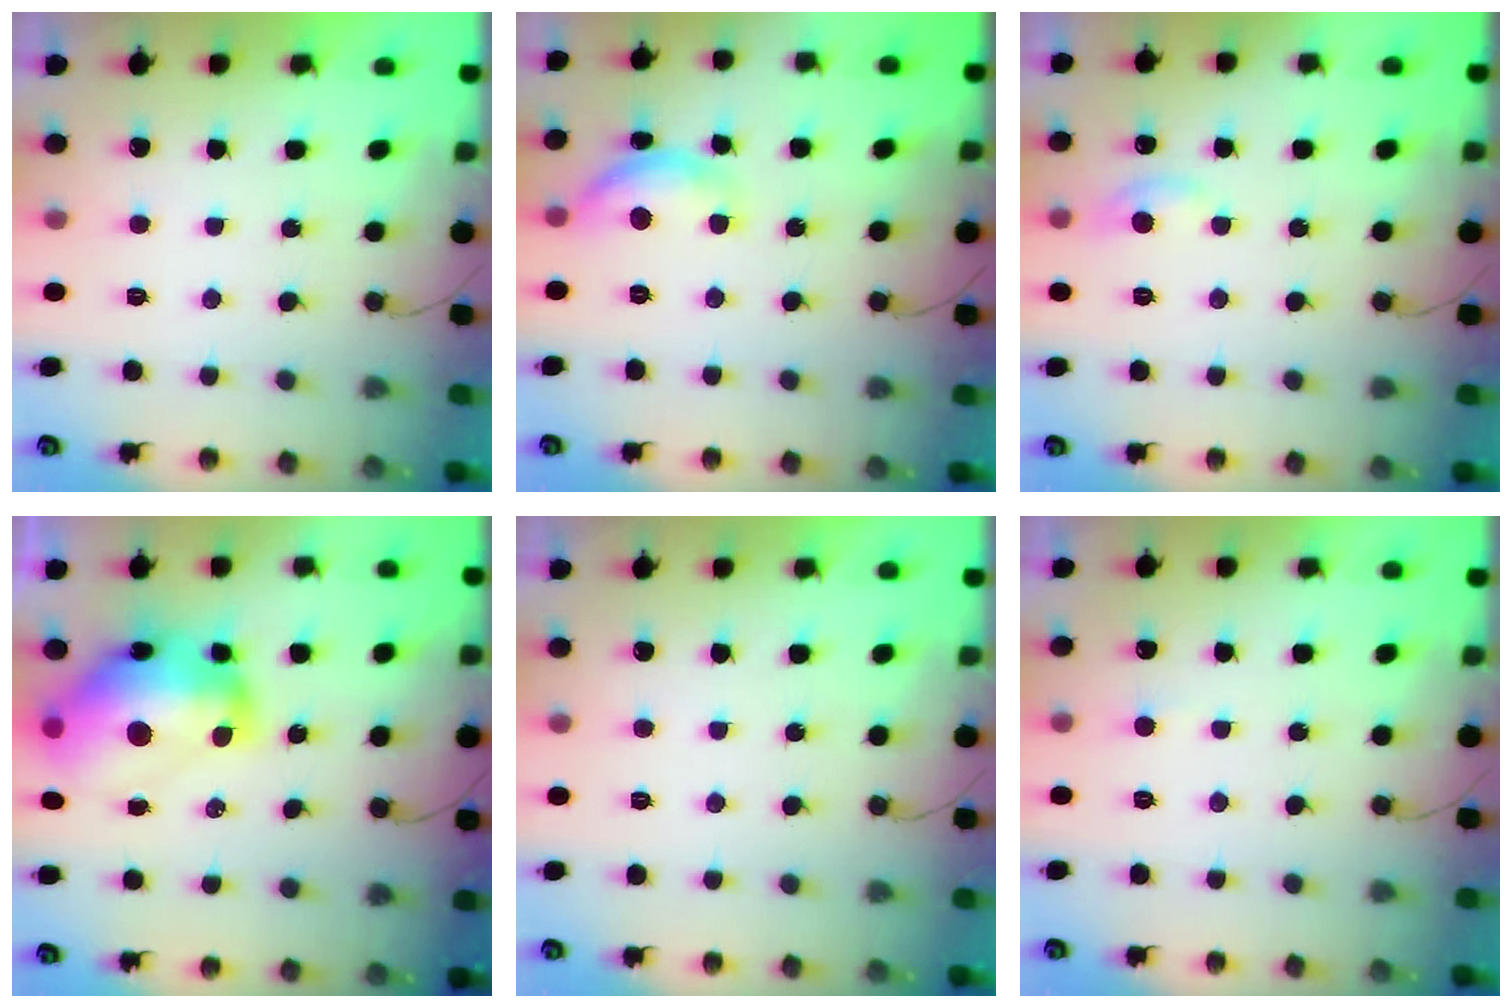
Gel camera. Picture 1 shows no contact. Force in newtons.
{"total": 11.0, "press": 11.0, "slide": 0.4}
{"total": 5.2, "press": 5.1, "slide": 0.7}
{"total": 19.5, "press": 19.4, "slide": 2.1}
{"total": 0.0}
{"total": 2.9, "press": 2.9, "slide": 0.3}